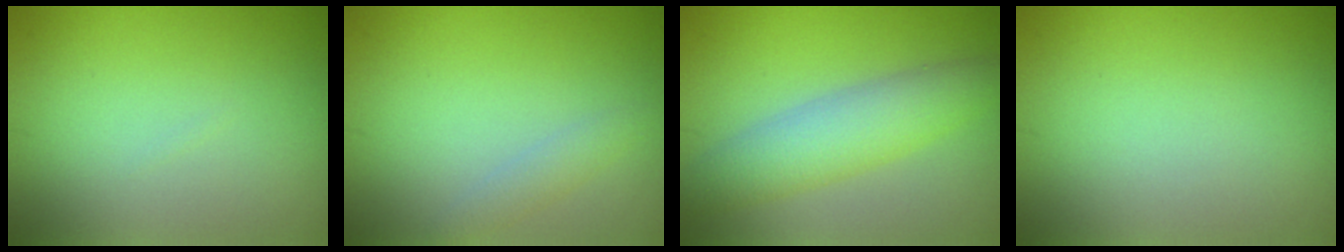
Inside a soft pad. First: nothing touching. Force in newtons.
{"total": 1.4, "press": 1.4, "slide": 0.0}
{"total": 4.8, "press": 4.8, "slide": 0.1}
{"total": 0.0}